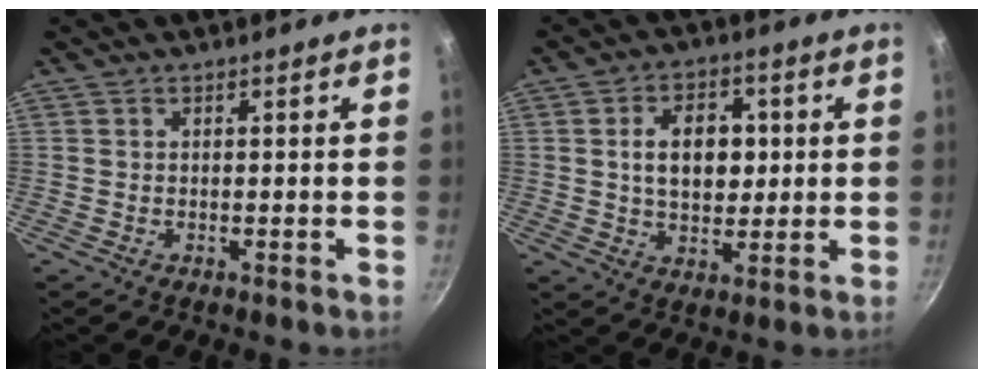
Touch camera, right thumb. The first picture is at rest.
{"total": 10.3, "force": [1.4, 7.0, 7.5], "torque": [-0.091, 0.003, 0.021]}